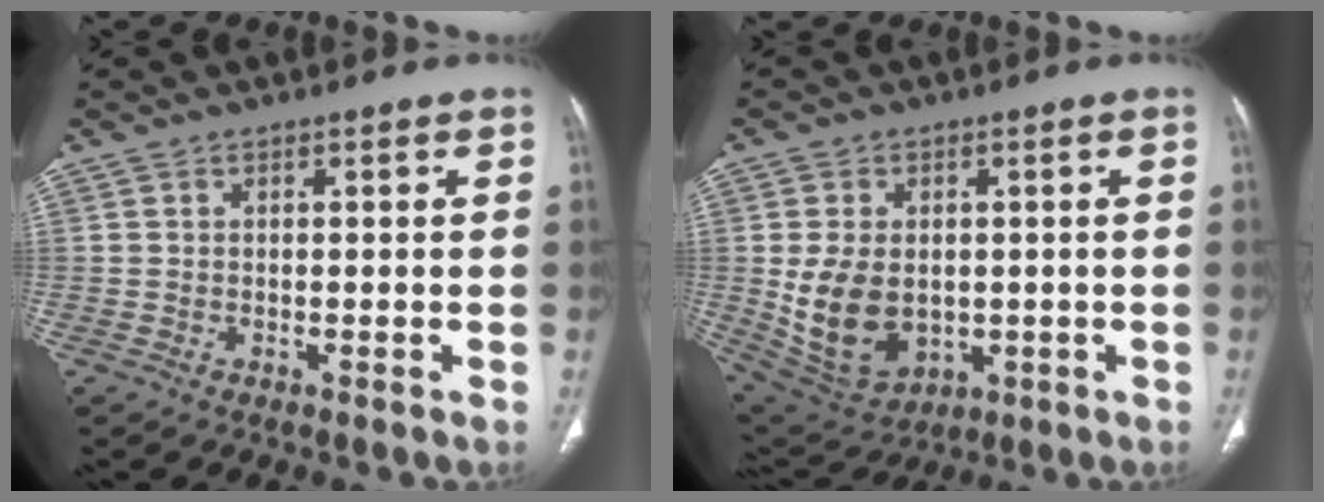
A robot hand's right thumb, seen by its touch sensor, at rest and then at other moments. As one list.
[{"total": 12.6, "force": [-0.7, 8.9, 9.0], "torque": [-0.148, -0.004, 0.015]}]